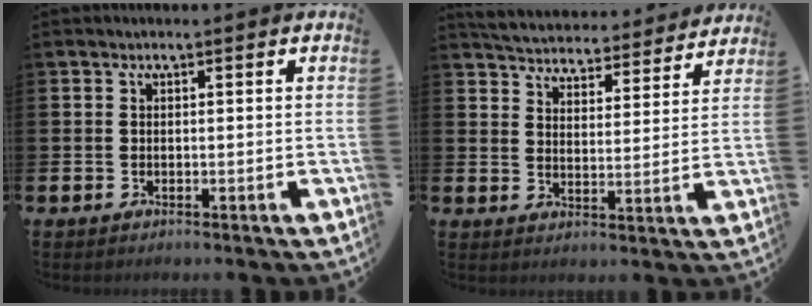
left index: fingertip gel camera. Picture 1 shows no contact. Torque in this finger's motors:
{"motor_torque": [0.43, -1.71, -0.41, 0.12]}